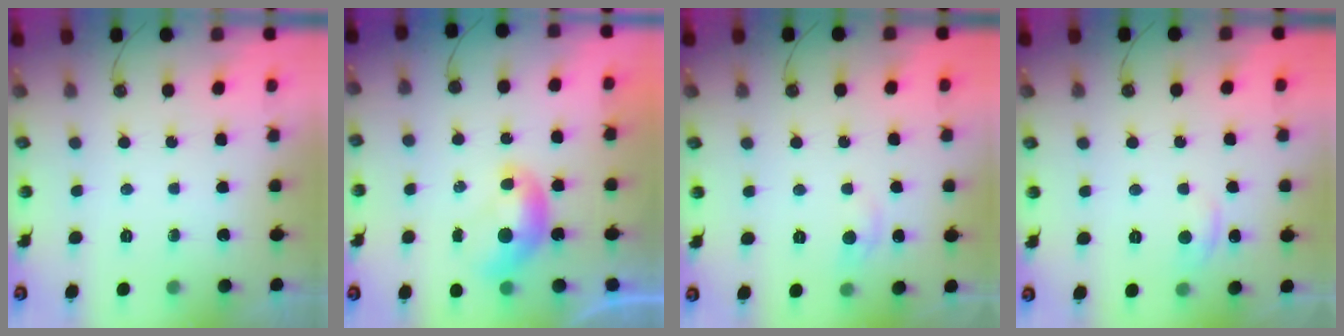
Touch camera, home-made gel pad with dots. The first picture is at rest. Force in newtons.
{"total": 0.0}
{"total": 0.7, "press": 0.3, "slide": 0.7}
{"total": 0.7, "press": 0.1, "slide": 0.7}